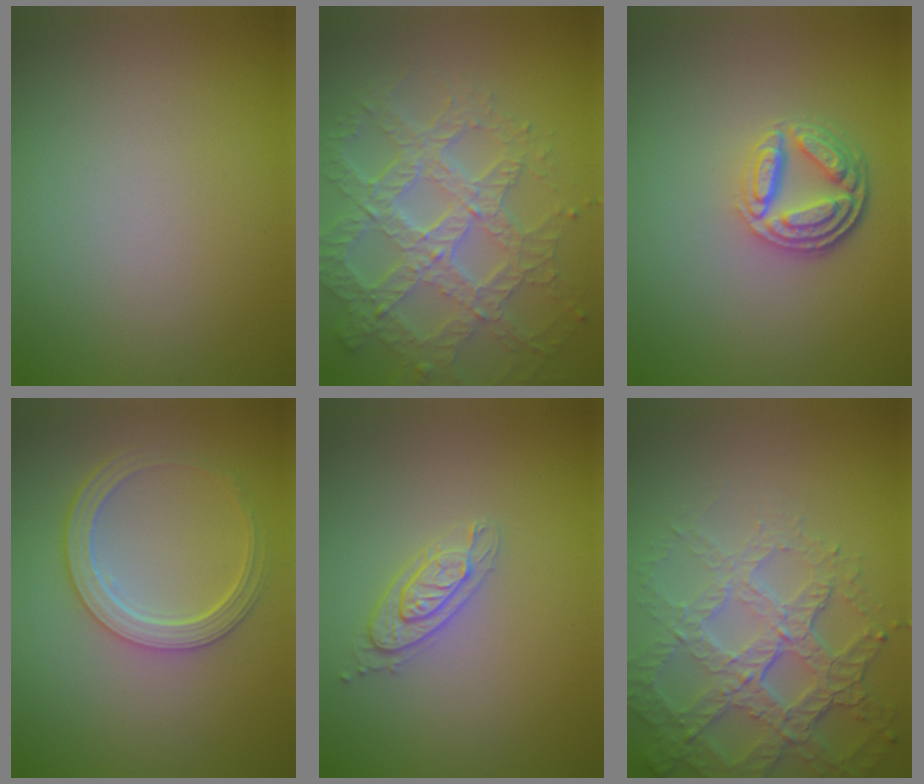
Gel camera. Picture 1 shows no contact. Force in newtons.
{"total": 7.8, "press": 5.6, "slide": 5.5}
{"total": 4.7, "press": 3.6, "slide": 3.1}
{"total": 4.4, "press": 3.4, "slide": 2.8}
{"total": 2.1, "press": 2.1, "slide": 0.4}
{"total": 7.6, "press": 5.3, "slide": 5.4}